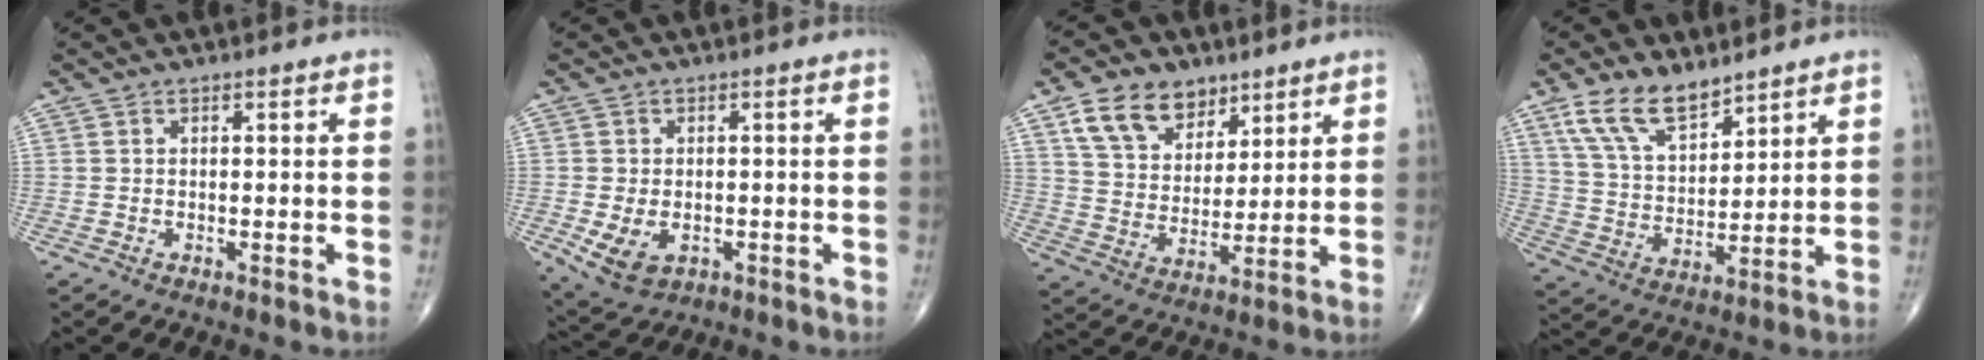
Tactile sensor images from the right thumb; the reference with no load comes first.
{"total": 6.4, "force": [-1.9, 4.3, 4.3], "torque": [-0.076, -0.004, -0.021]}
{"total": 11.8, "force": [6.9, 7.9, 5.4], "torque": [-0.068, -0.030, 0.129]}
{"total": 10.9, "force": [7.7, 4.9, 6.0], "torque": [-0.098, -0.040, 0.159]}